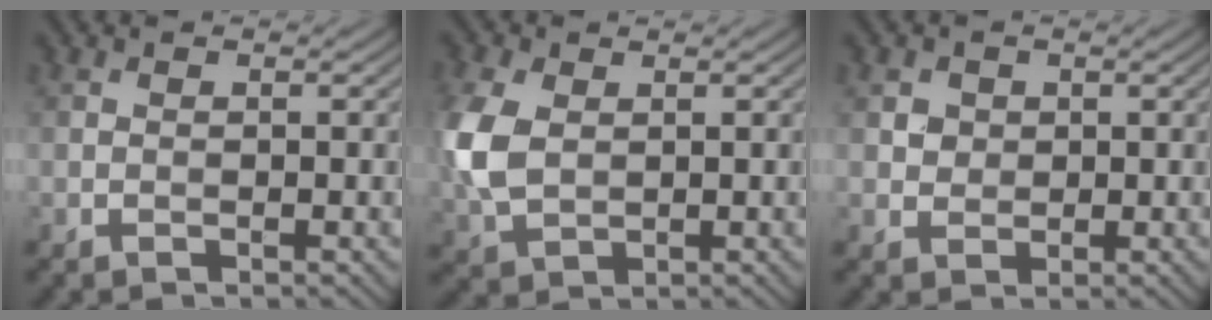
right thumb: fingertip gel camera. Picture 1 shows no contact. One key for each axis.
{"total": 6.9, "fx": 0.8, "fy": 4.7, "fz": 5.0, "tx": -0.158, "ty": 0.001, "tz": 0.016}
{"total": 2.3, "fx": 0.8, "fy": 2.0, "fz": 0.7, "tx": -0.024, "ty": -0.009, "tz": 0.020}